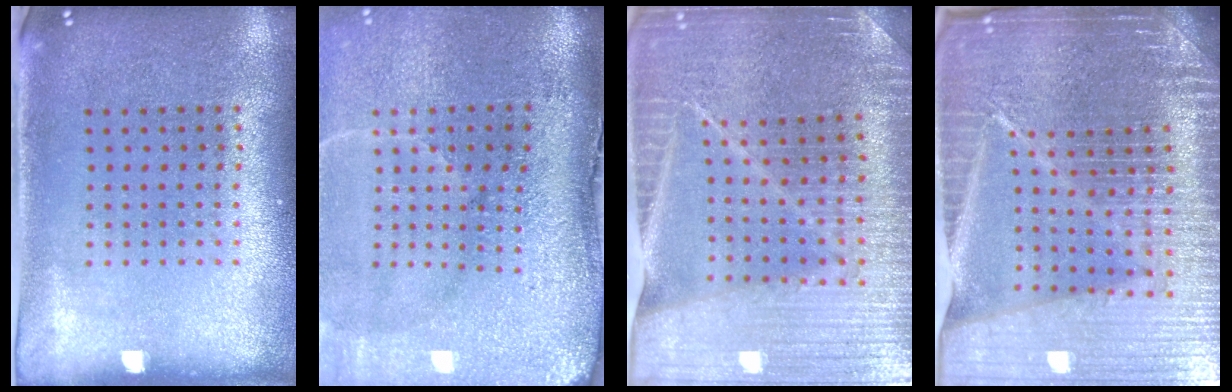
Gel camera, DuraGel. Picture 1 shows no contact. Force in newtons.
{"total": 5.0, "press": 4.1, "slide": 2.9}
{"total": 3.9, "press": 3.8, "slide": 0.9}
{"total": 6.8, "press": 5.9, "slide": 3.5}